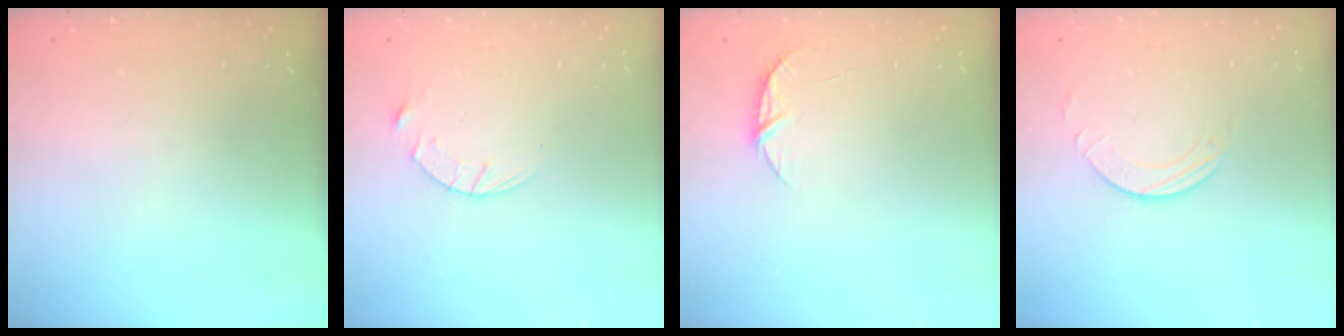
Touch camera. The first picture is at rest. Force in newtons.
{"total": 3.2, "press": 3.2, "slide": 0.4}
{"total": 5.4, "press": 5.4, "slide": 0.6}
{"total": 1.6, "press": 1.6, "slide": 0.2}